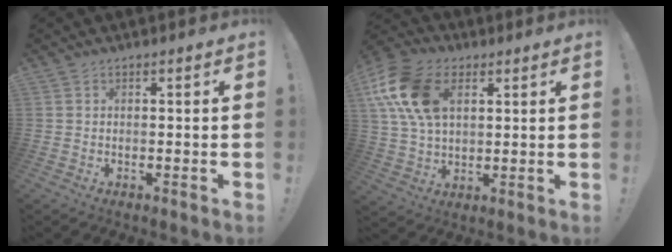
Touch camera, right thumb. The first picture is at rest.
{"total": 18.5, "force": [6.4, 12.5, 12.0], "torque": [-0.227, -0.014, 0.120]}